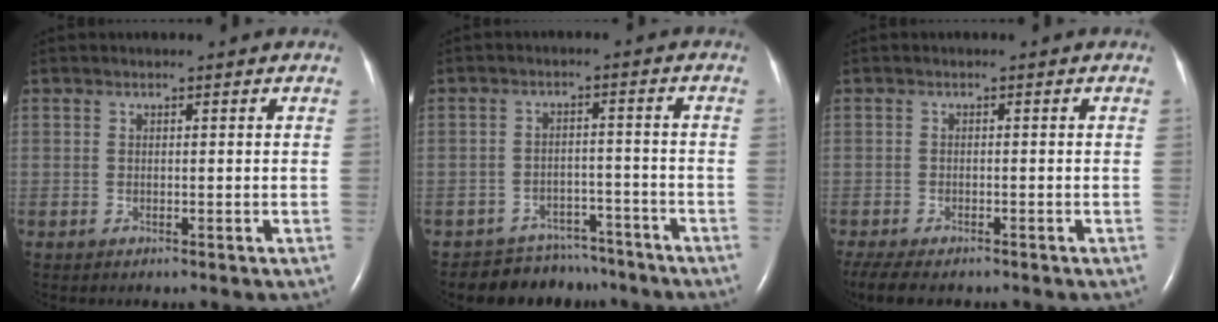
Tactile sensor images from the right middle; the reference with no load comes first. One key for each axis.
{"total": 7.6, "fx": -6.8, "fy": 3.5, "fz": -0.4, "tx": 0.018, "ty": 0.022, "tz": -0.095}
{"total": 7.9, "fx": -6.2, "fy": 2.7, "fz": 4.0, "tx": -0.076, "ty": -0.011, "tz": -0.094}